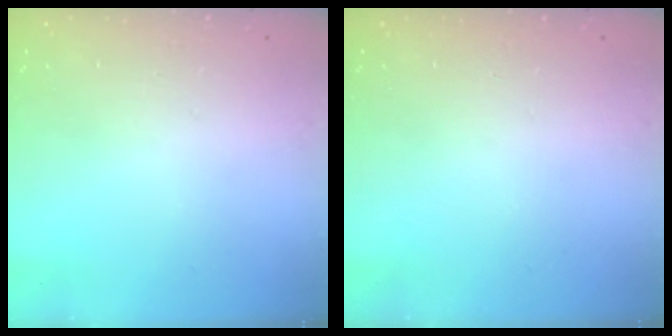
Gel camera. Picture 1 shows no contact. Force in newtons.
{"total": 0.0}